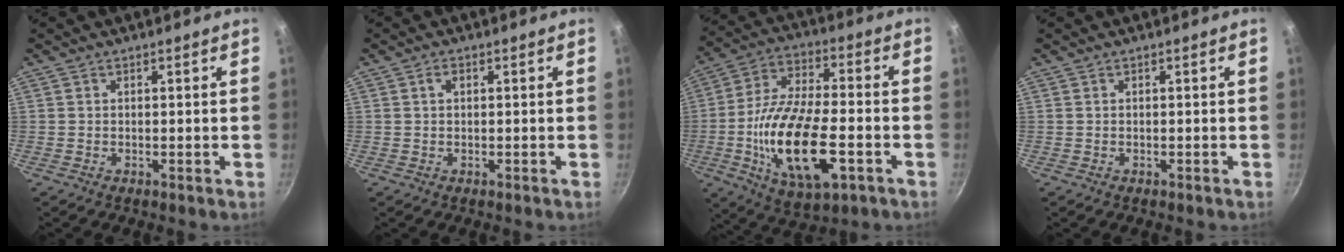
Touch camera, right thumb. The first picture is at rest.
{"total": 1.5, "force": [0.4, 1.0, 1.0], "torque": [-0.015, 0.005, 0.006]}
{"total": 20.6, "force": [-5.5, 8.9, 17.7], "torque": [-0.330, 0.015, -0.100]}
{"total": 0.0}